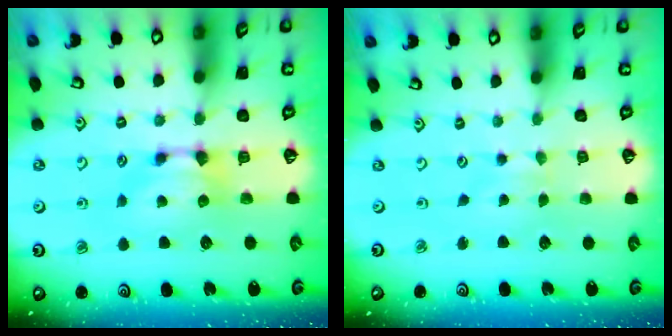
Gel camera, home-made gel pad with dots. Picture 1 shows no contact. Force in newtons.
{"total": 2.4, "press": 2.3, "slide": 0.4}